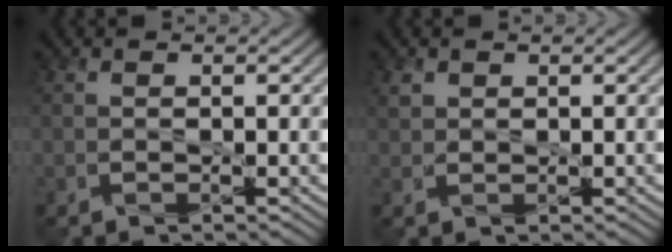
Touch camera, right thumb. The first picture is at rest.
{"total": 1.2, "force": [0.8, 0.9, 0.3], "torque": [-0.010, 0.000, 0.018]}